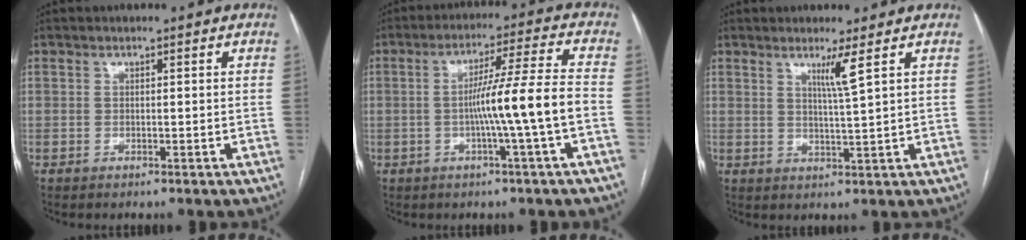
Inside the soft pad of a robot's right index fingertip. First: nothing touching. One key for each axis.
{"total": 9.7, "fx": -2.2, "fy": -1.7, "fz": 9.3, "tx": -0.158, "ty": 0.011, "tz": -0.035}
{"total": 3.5, "fx": 1.9, "fy": -1.1, "fz": 2.7, "tx": -0.050, "ty": -0.014, "tz": 0.038}